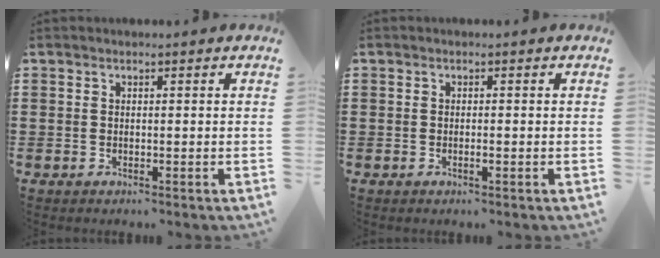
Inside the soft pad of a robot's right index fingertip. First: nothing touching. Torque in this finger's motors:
{"motor_torque": [-0.45, 0.54, 0.07, 0.00]}